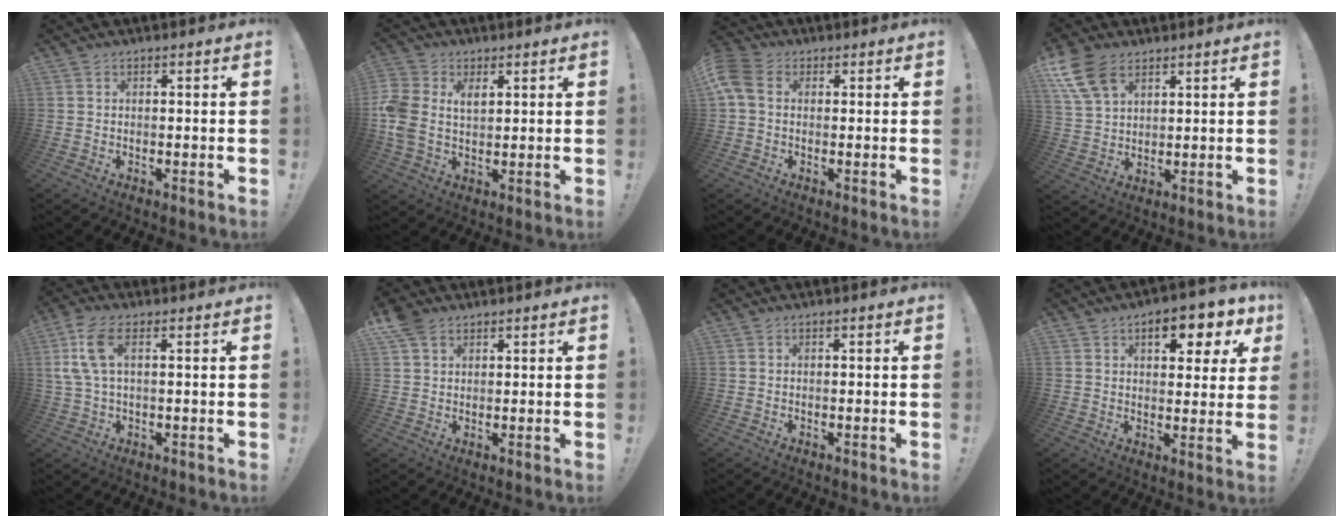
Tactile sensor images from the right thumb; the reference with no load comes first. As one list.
[{"total": 8.0, "force": [2.0, 6.0, 4.9], "torque": [-0.108, -0.008, 0.039]}, {"total": 7.6, "force": [1.5, 5.2, 5.3], "torque": [-0.115, 0.003, 0.035]}, {"total": 11.4, "force": [6.3, 6.7, 6.7], "torque": [-0.138, -0.020, 0.124]}, {"total": 8.7, "force": [2.8, 3.6, 7.5], "torque": [-0.146, -0.004, 0.056]}, {"total": 5.3, "force": [3.4, 3.2, 2.5], "torque": [-0.041, -0.011, 0.065]}, {"total": 0.0}, {"total": 9.2, "force": [4.2, 4.2, 6.9], "torque": [-0.081, -0.021, 0.068]}]